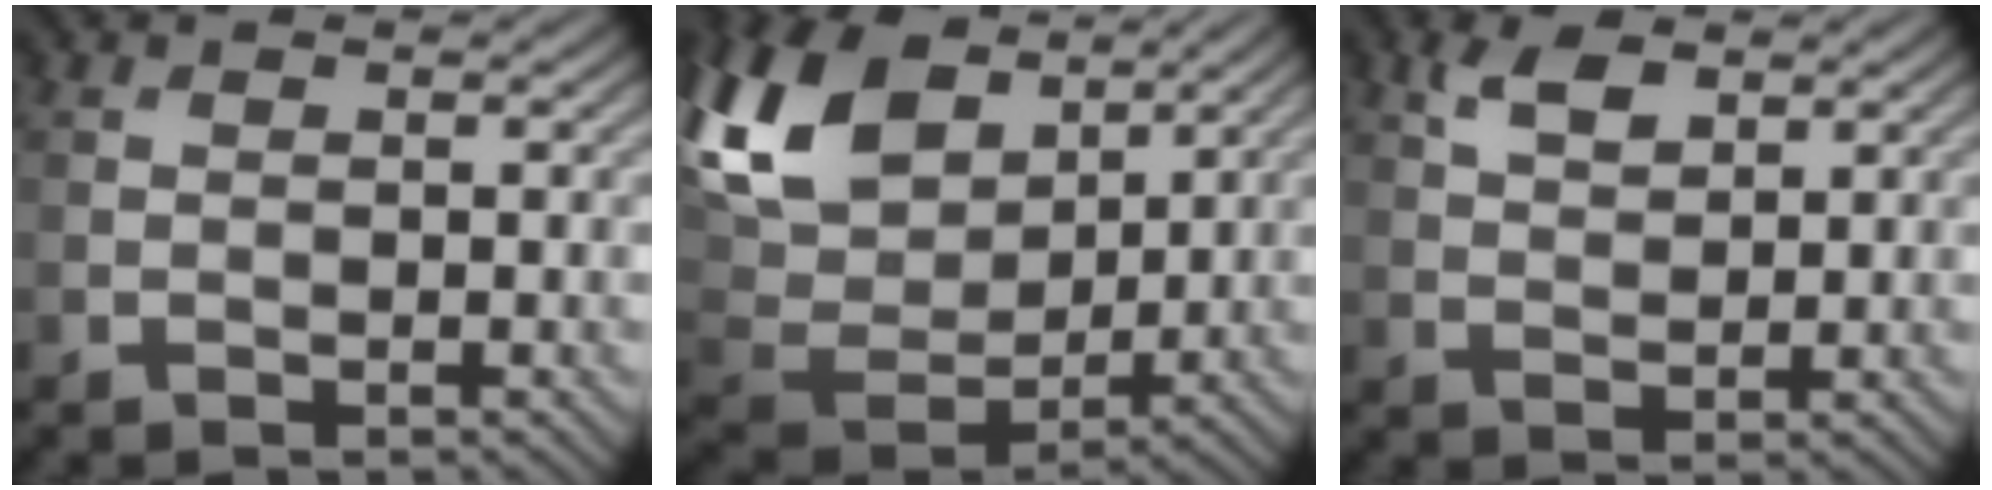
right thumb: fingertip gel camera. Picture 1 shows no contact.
{"total": 16.0, "force": [7.7, 10.0, 10.0], "torque": [-0.271, 0.039, 0.149]}
{"total": 3.6, "force": [2.2, 1.7, 2.2], "torque": [-0.051, 0.000, 0.045]}